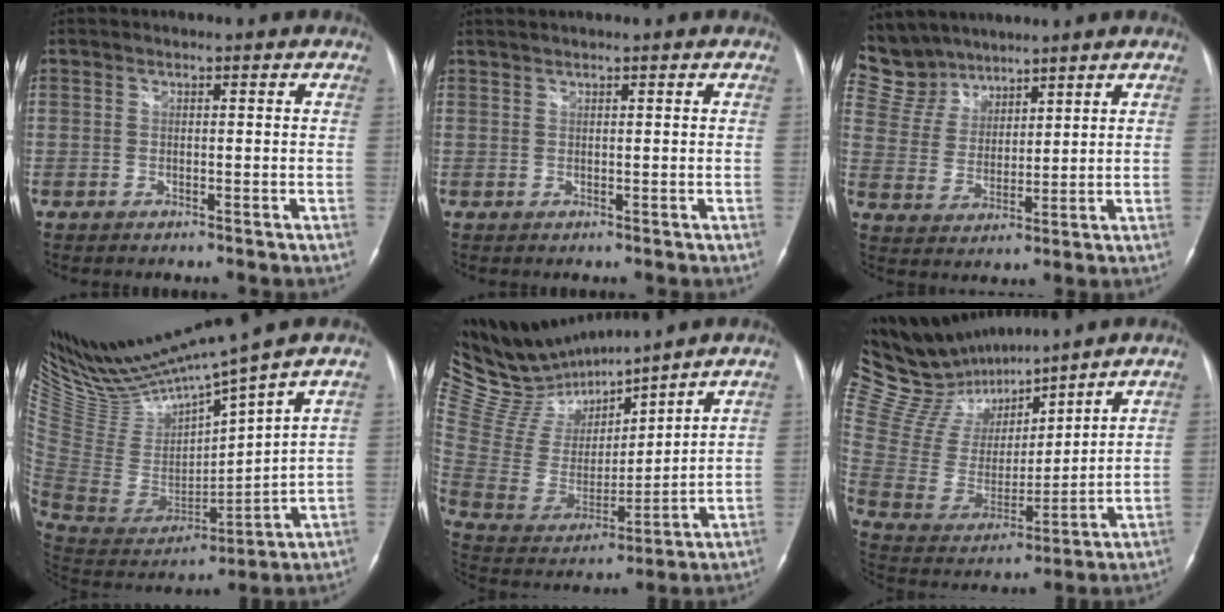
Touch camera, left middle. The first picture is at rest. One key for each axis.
{"total": 0.9, "fx": 0.8, "fy": -0.1, "fz": 0.3, "tx": -0.007, "ty": 0.009, "tz": 0.021}
{"total": 8.6, "fx": 7.8, "fy": 3.6, "fz": 0.0, "tx": -0.008, "ty": 0.012, "tz": 0.170}
{"total": 17.2, "fx": 15.4, "fy": -0.6, "fz": 7.6, "tx": -0.156, "ty": -0.030, "tz": 0.313}
{"total": 16.9, "fx": 15.9, "fy": 2.6, "fz": 5.2, "tx": -0.115, "ty": -0.004, "tz": 0.309}
{"total": 16.3, "fx": 15.0, "fy": 3.9, "fz": 4.9, "tx": -0.104, "ty": 0.006, "tz": 0.293}